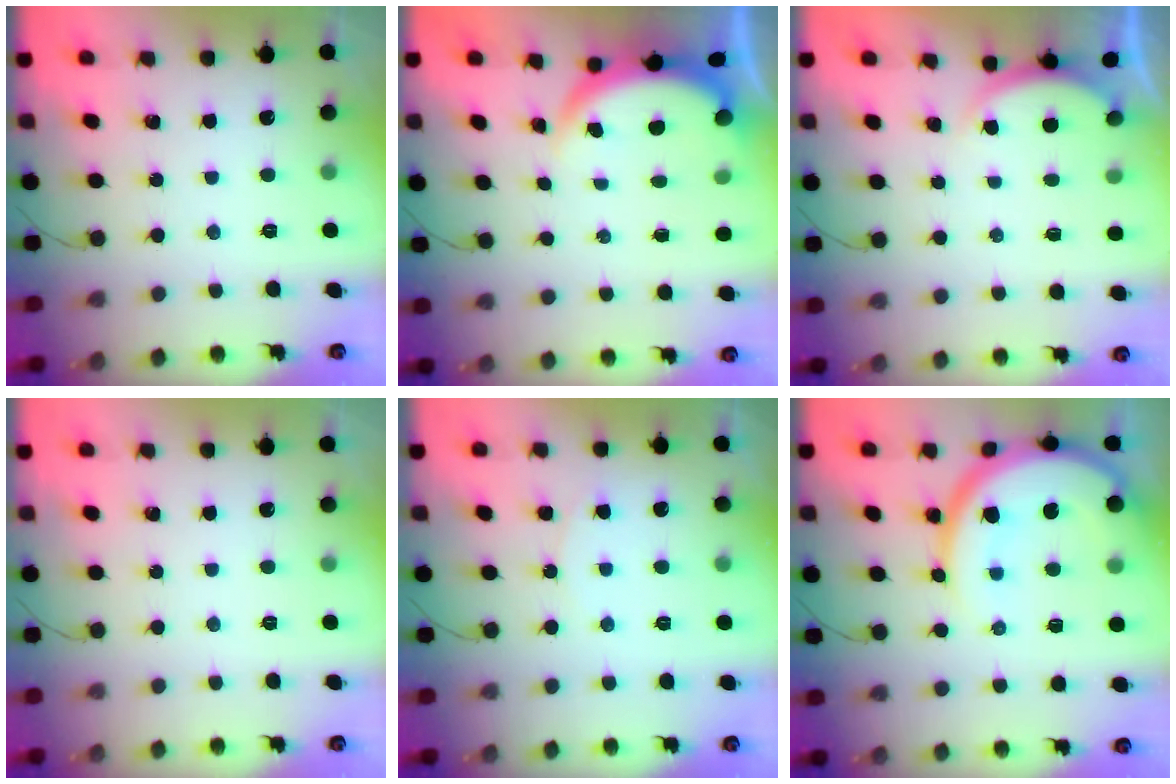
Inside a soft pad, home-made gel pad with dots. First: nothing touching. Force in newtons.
{"total": 3.7, "press": 3.7, "slide": 0.2}
{"total": 2.2, "press": 2.2, "slide": 0.6}
{"total": 0.0}
{"total": 3.7, "press": 3.6, "slide": 0.7}
{"total": 15.6, "press": 15.5, "slide": 1.5}